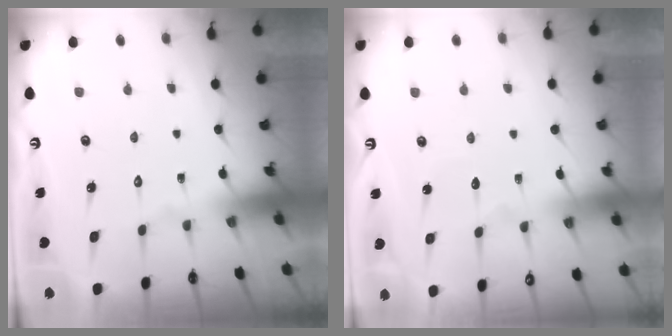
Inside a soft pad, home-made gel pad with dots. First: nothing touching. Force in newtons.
{"total": 2.8, "press": 2.8, "slide": 0.3}